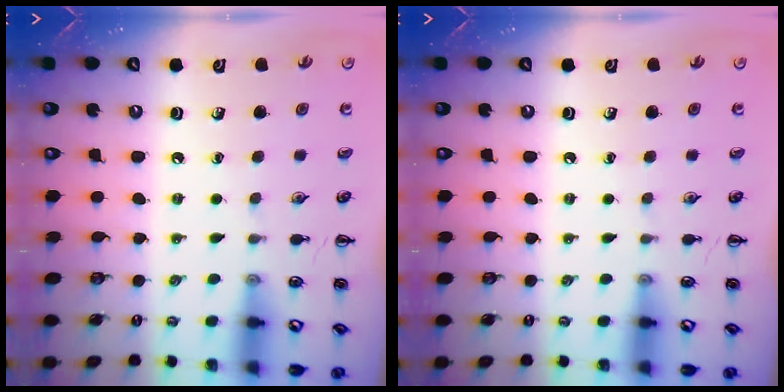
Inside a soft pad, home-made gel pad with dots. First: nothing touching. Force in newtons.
{"total": 0.0}